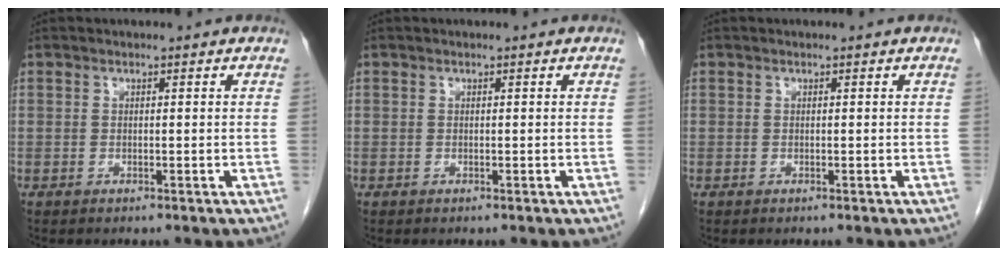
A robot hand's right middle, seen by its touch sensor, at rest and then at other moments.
{"total": 0.0}
{"total": 0.0}